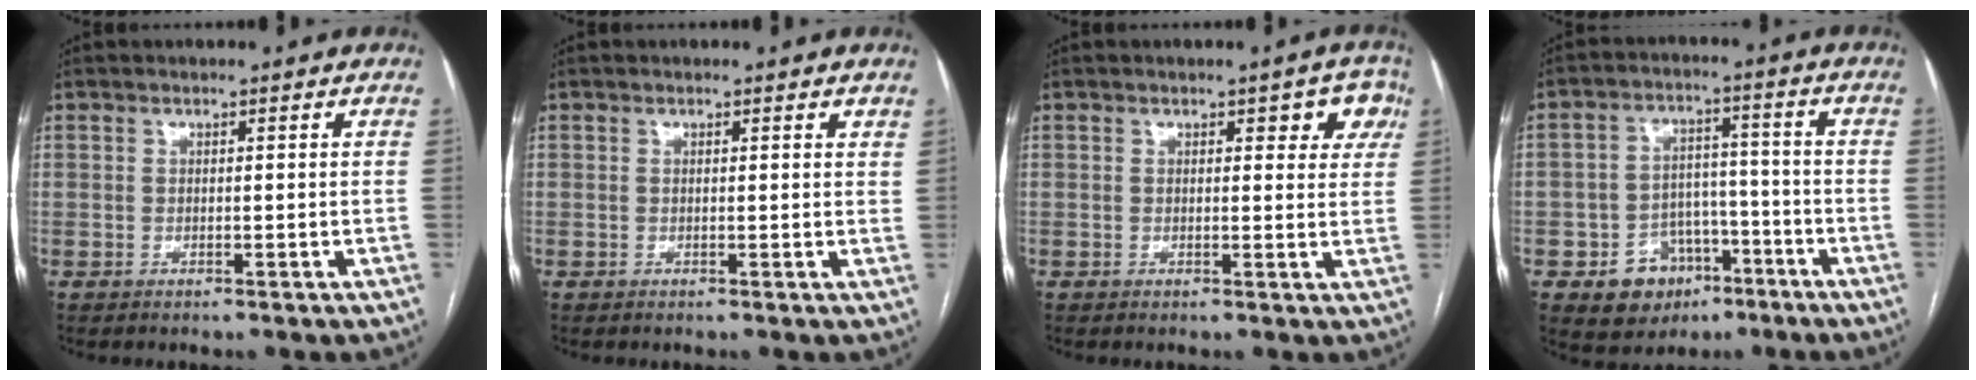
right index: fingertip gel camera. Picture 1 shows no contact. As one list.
[{"total": 1.0, "force": [0.8, 0.4, 0.6], "torque": [-0.006, 0.002, 0.003]}, {"total": 4.6, "force": [2.1, 2.1, 3.5], "torque": [-0.024, 0.014, 0.018]}, {"total": 8.9, "force": [-4.5, 7.0, 3.2], "torque": [-0.045, 0.023, -0.061]}]